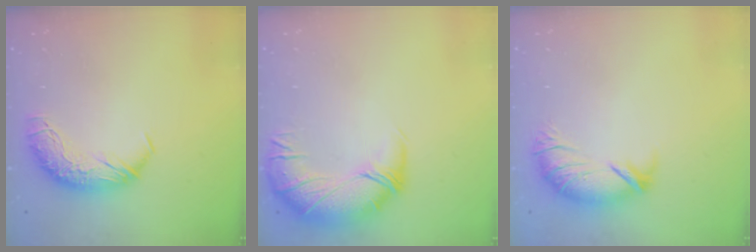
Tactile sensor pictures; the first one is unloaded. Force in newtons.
{"total": 2.7, "press": 1.1, "slide": 2.5}
{"total": 2.6, "press": 1.5, "slide": 2.1}